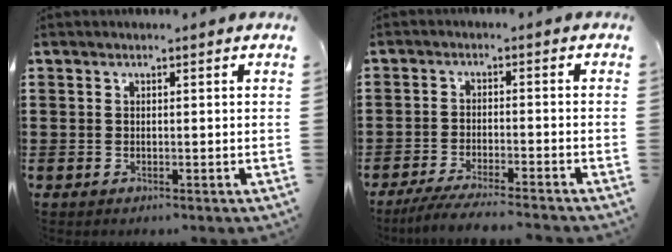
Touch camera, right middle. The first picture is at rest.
{"total": 4.2, "force": [-3.8, -0.1, 1.6], "torque": [-0.033, -0.010, -0.074]}